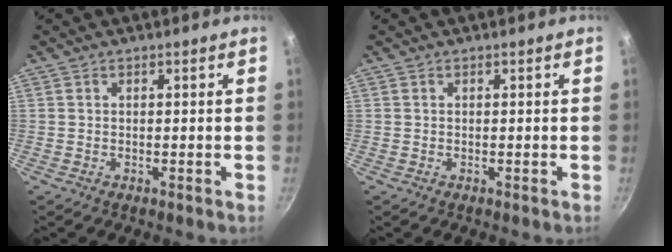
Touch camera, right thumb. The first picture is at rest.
{"total": 0.0}